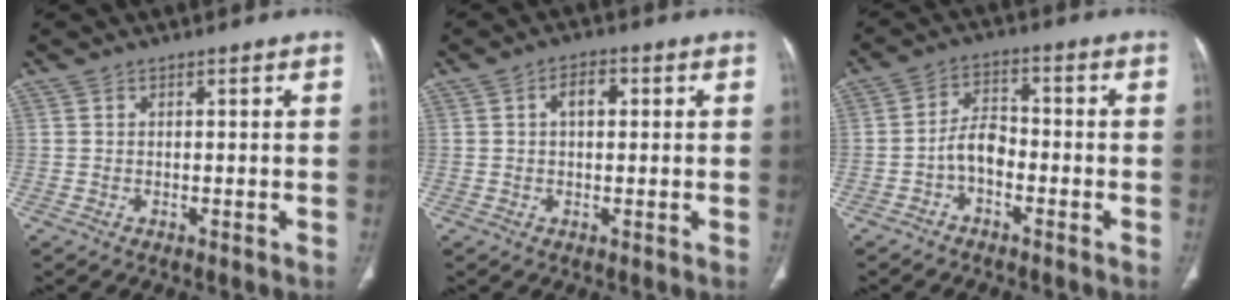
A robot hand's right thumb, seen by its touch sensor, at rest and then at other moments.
{"total": 3.9, "force": [0.9, 2.2, 3.1], "torque": [-0.047, 0.009, 0.013]}
{"total": 5.1, "force": [-2.1, 3.0, 3.6], "torque": [-0.057, 0.027, -0.047]}